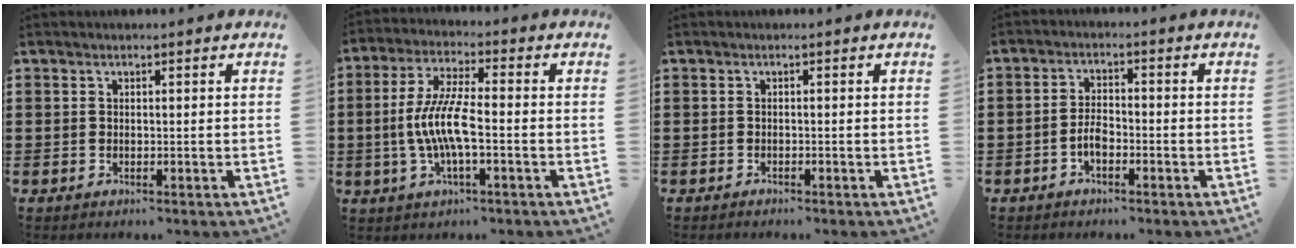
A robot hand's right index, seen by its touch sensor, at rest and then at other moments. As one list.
[{"total": 7.9, "force": [-1.8, 1.9, 7.5], "torque": [-0.169, -0.013, -0.042]}, {"total": 0.6, "force": [-0.6, 0.1, 0.0], "torque": [-0.002, 0.000, -0.012]}, {"total": 3.2, "force": [-1.5, 1.8, 2.3], "torque": [-0.058, 0.000, -0.033]}]